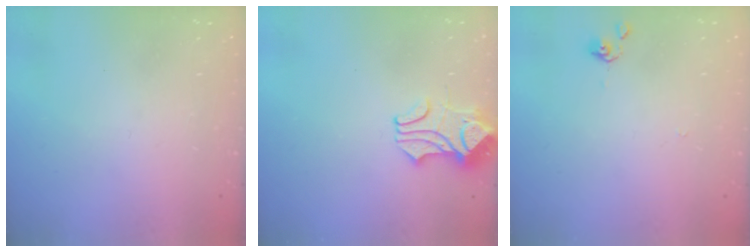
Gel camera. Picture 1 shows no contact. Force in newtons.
{"total": 1.8, "press": 1.3, "slide": 1.1}
{"total": 0.0}